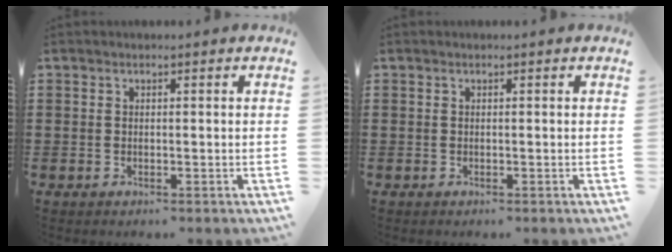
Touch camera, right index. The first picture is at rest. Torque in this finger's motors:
{"motor_torque": [0.50, 1.64, 0.00, 0.00]}